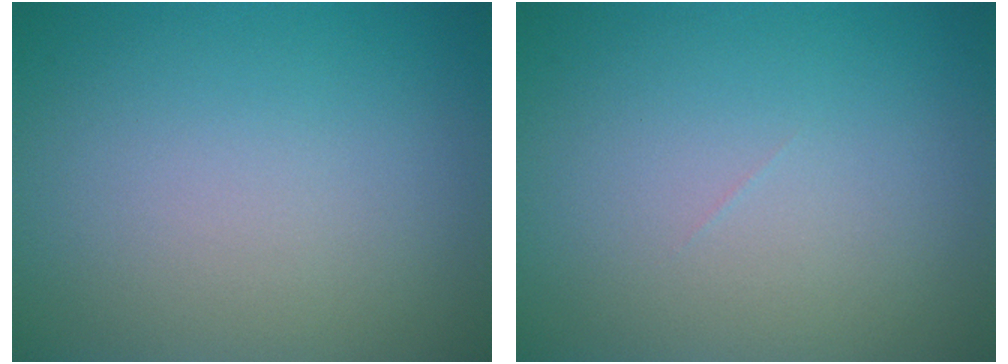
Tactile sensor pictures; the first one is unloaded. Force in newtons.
{"total": 0.0}